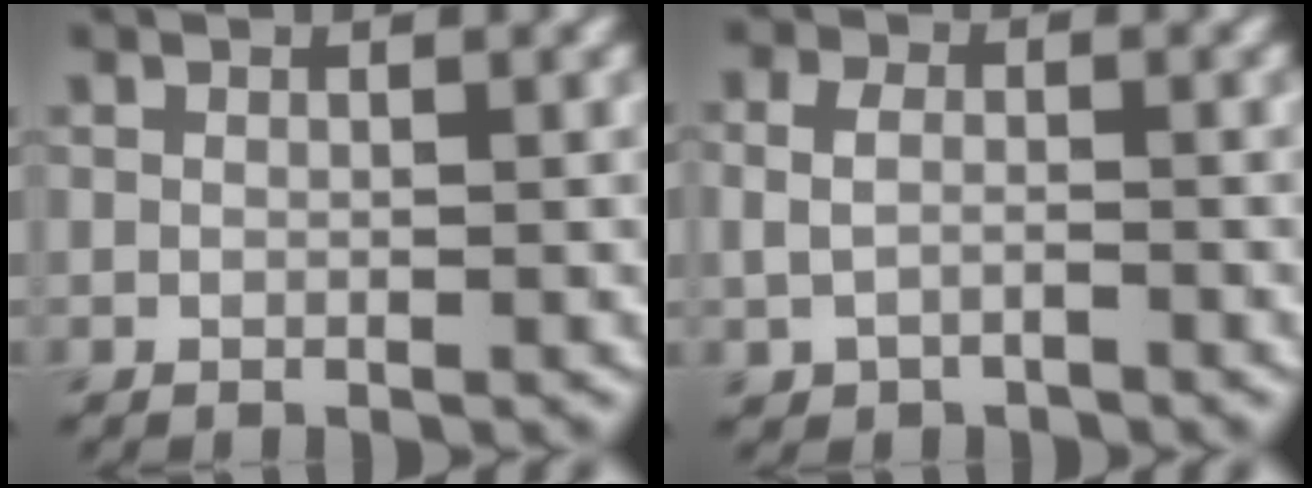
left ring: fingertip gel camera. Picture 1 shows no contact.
{"total": 2.3, "force": [-0.6, 1.6, 1.5], "torque": [-0.031, 0.001, -0.014]}